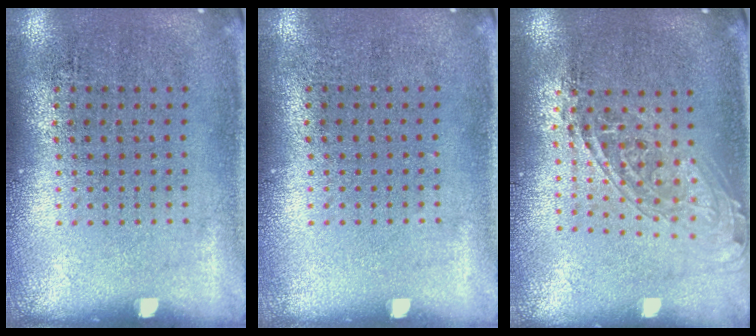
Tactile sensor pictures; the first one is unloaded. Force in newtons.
{"total": 0.0}
{"total": 1.7, "press": 1.4, "slide": 1.0}